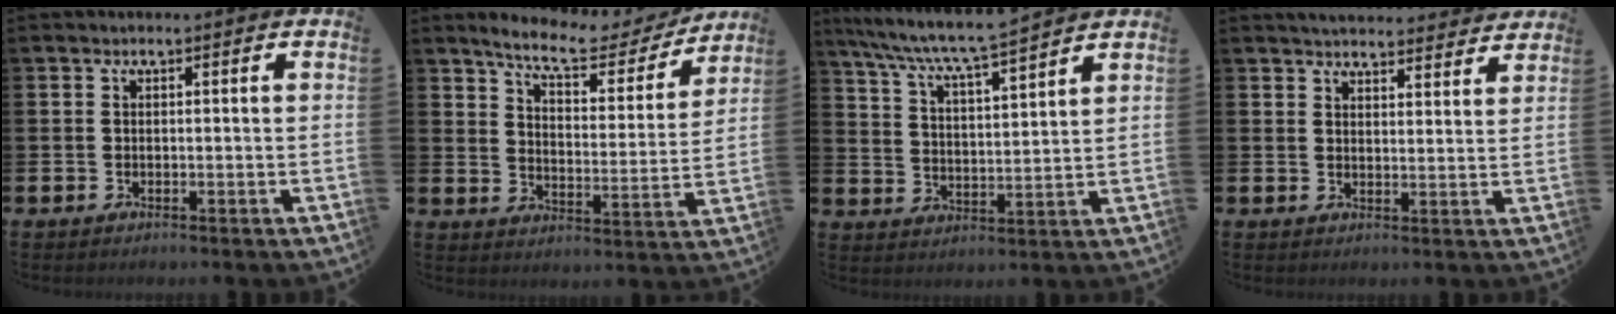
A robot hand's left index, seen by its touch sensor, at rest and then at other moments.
{"total": 8.0, "force": [7.2, 1.9, 2.9], "torque": [-0.079, -0.044, 0.121]}
{"total": 7.3, "force": [6.9, 0.1, 2.4], "torque": [-0.080, -0.044, 0.120]}
{"total": 4.3, "force": [4.3, 0.5, 0.3], "torque": [-0.008, -0.028, 0.076]}